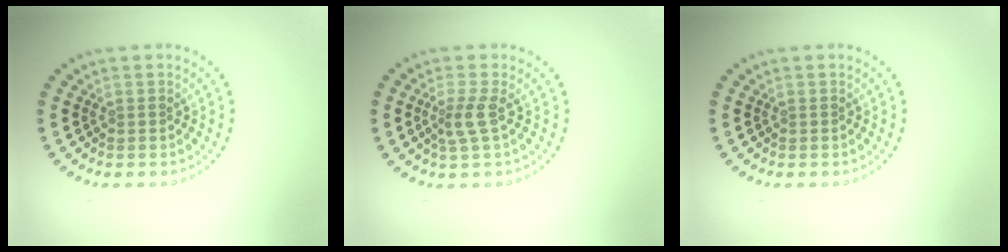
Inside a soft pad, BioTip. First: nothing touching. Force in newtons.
{"total": 2.0, "press": 1.6, "slide": 1.2}
{"total": 0.0}